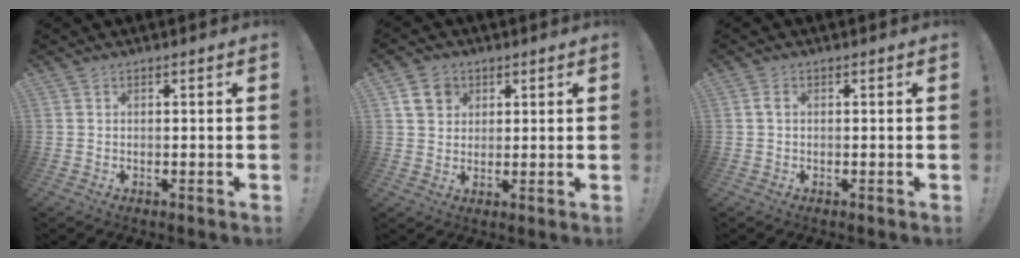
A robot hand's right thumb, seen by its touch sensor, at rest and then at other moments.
{"total": 7.2, "force": [3.5, 5.8, 2.7], "torque": [-0.040, -0.007, 0.068]}
{"total": 1.2, "force": [0.2, 0.6, 1.0], "torque": [-0.019, 0.004, 0.002]}